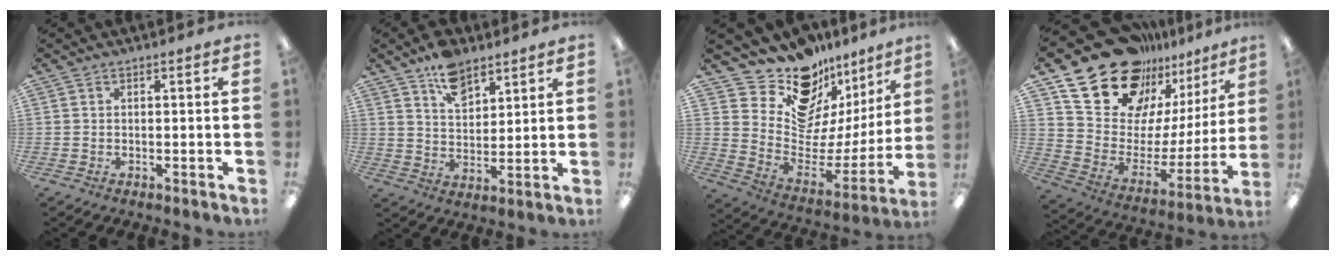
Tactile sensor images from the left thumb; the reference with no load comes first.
{"total": 9.2, "force": [6.6, 5.1, 4.0], "torque": [-0.060, -0.032, 0.118]}
{"total": 14.5, "force": [13.1, 5.8, 1.7], "torque": [-0.049, -0.140, 0.235]}
{"total": 22.1, "force": [17.2, 12.0, 6.7], "torque": [-0.125, -0.122, 0.323]}